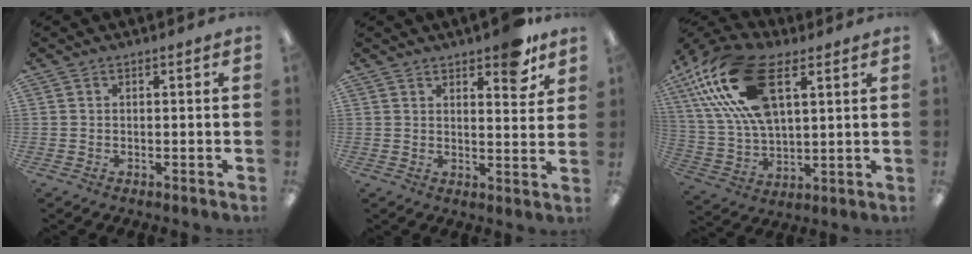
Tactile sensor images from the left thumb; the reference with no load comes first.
{"total": 7.8, "force": [5.8, 2.8, 4.5], "torque": [-0.046, -0.031, 0.094]}
{"total": 22.3, "force": [10.7, 11.5, 15.8], "torque": [-0.342, -0.025, 0.186]}